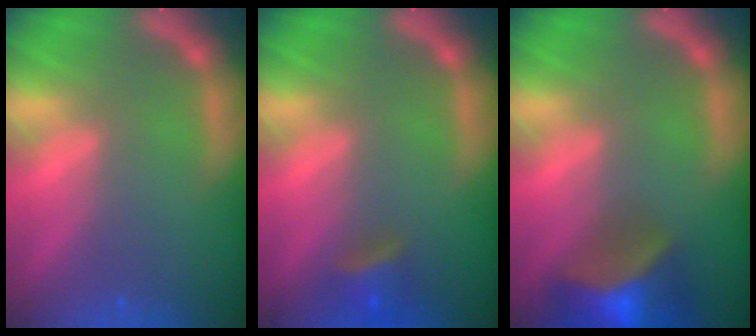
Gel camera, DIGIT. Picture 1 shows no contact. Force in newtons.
{"total": 2.9}
{"total": 9.5}